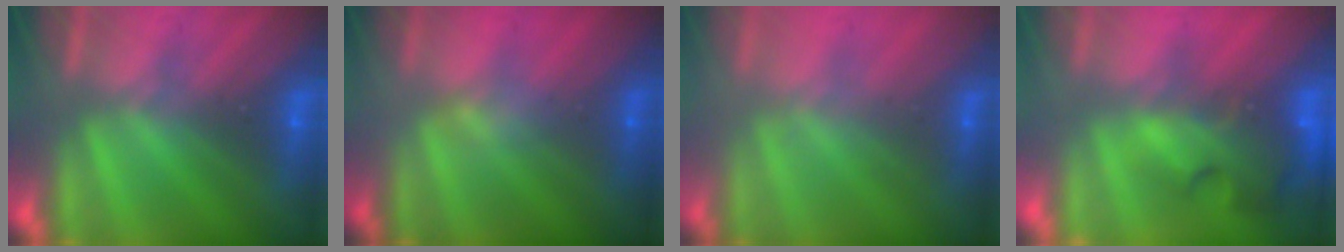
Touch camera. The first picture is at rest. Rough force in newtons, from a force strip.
{"total": 2.4}
{"total": 2.0}
{"total": 7.7}